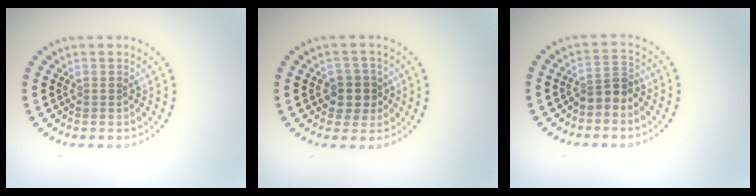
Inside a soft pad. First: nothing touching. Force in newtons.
{"total": 2.6, "press": 2.3, "slide": 1.1}
{"total": 2.2, "press": 1.8, "slide": 1.4}